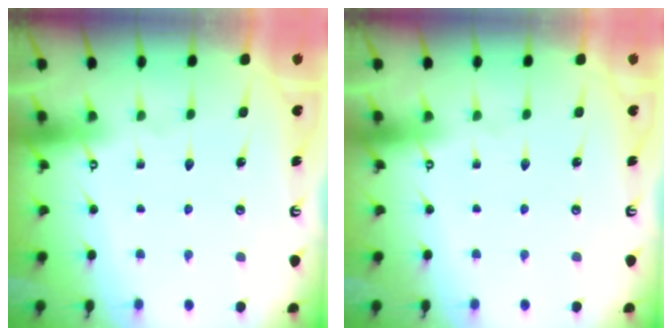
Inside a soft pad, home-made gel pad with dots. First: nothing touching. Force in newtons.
{"total": 0.0}